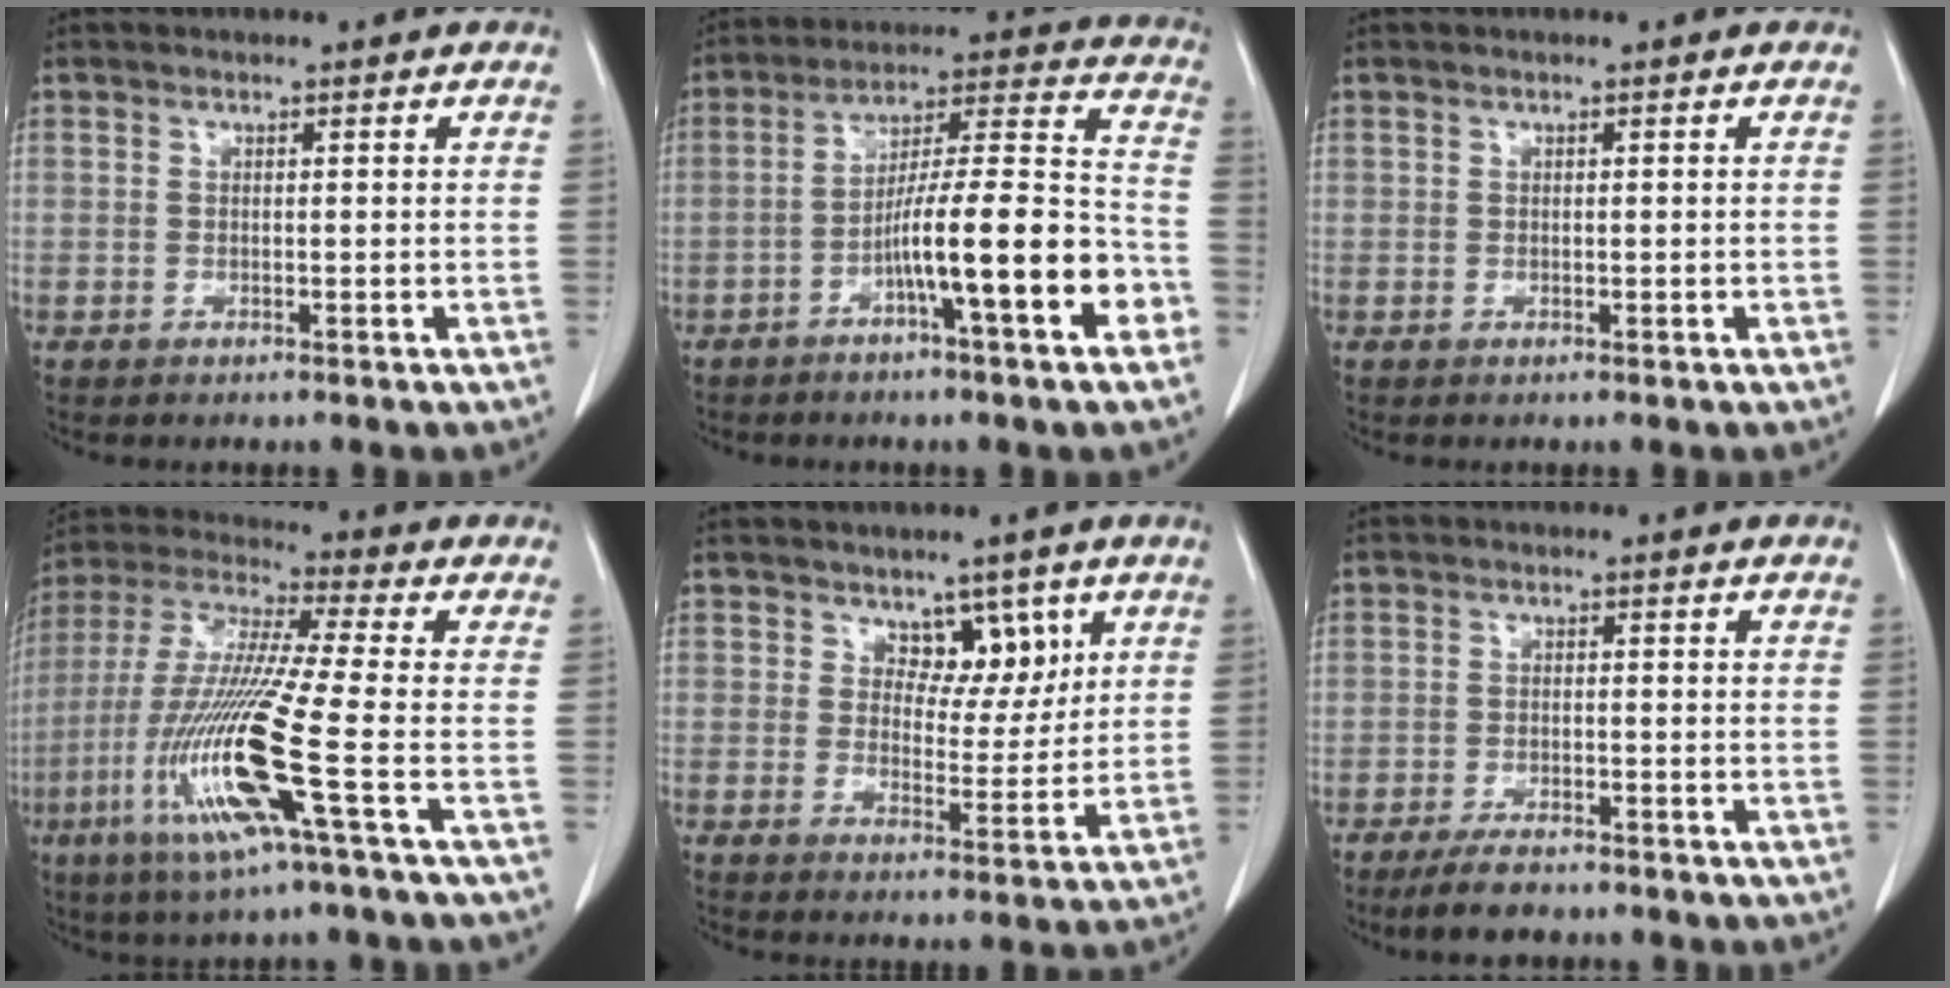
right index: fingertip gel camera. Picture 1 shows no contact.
{"total": 15.0, "force": [-5.9, 0.9, 13.8], "torque": [-0.216, 0.015, -0.096]}
{"total": 0.0}
{"total": 16.3, "force": [-5.6, -0.9, 15.2], "torque": [-0.322, -0.023, -0.117]}
{"total": 5.3, "force": [2.9, 3.2, 3.1], "torque": [-0.029, -0.002, 0.047]}
{"total": 4.3, "force": [-3.6, 1.2, 2.0], "torque": [-0.038, -0.005, -0.060]}